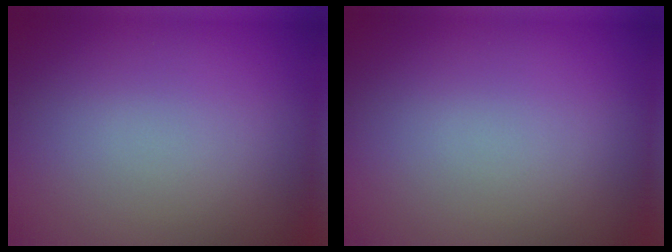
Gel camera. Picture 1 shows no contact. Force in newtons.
{"total": 0.0}